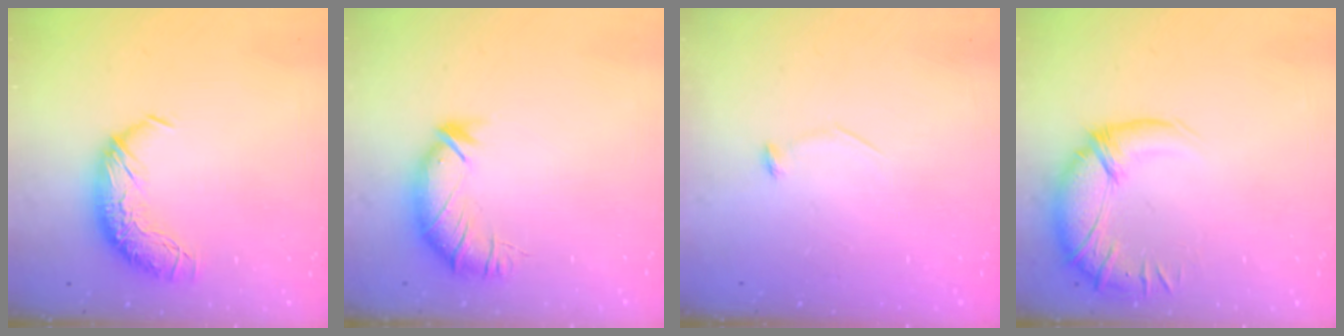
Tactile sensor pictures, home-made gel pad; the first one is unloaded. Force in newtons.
{"total": 3.0, "press": 2.4, "slide": 1.9}
{"total": 8.7, "press": 8.7, "slide": 0.6}
{"total": 3.1, "press": 1.7, "slide": 2.7}